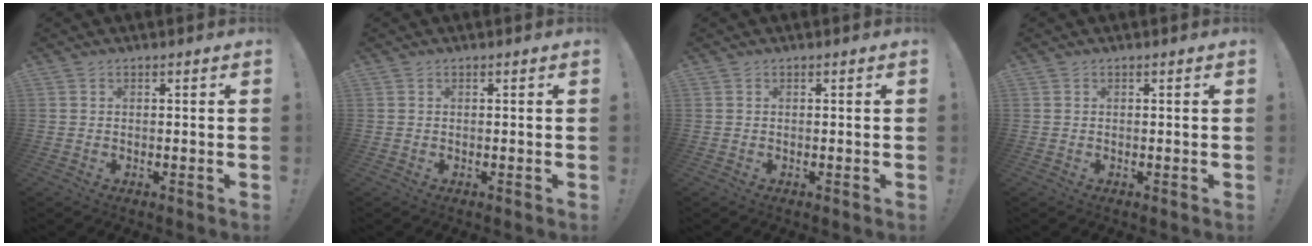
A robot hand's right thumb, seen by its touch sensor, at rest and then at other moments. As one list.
[{"total": 0.0}, {"total": 0.0}, {"total": 0.0}]